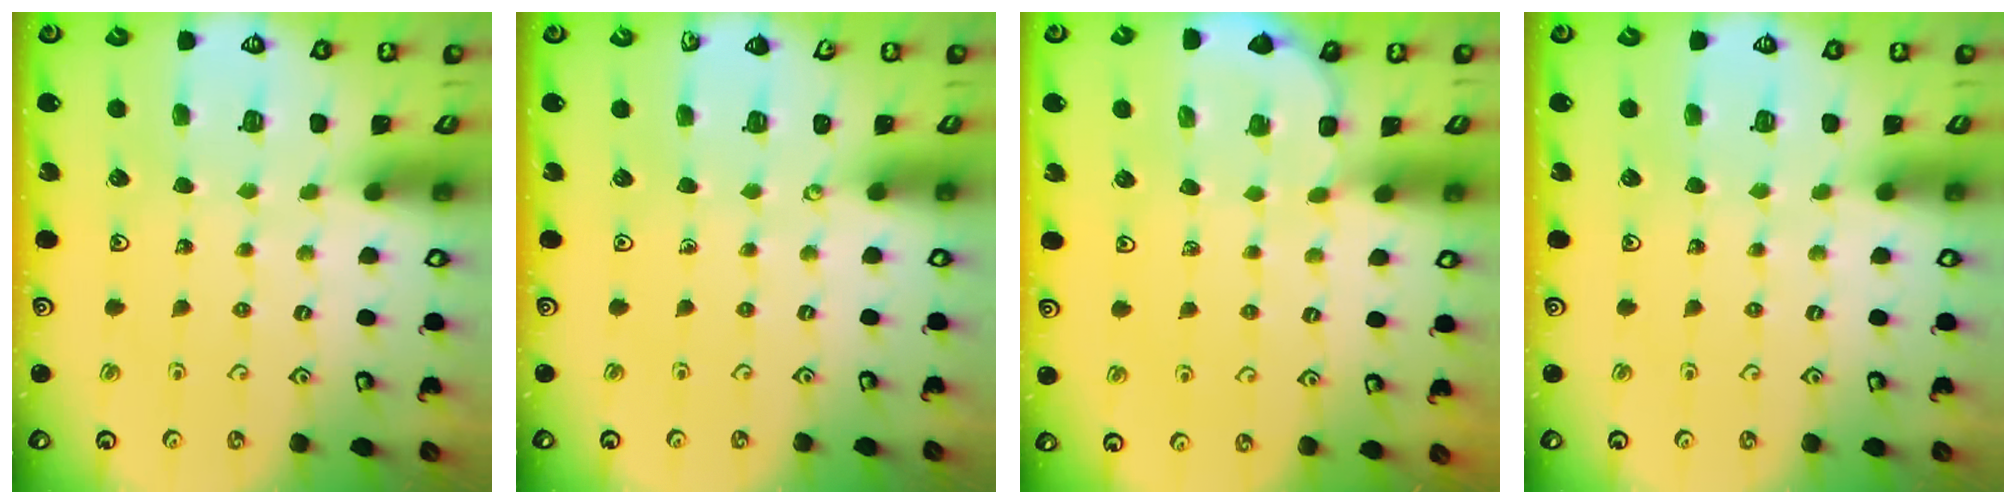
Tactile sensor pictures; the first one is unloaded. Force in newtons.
{"total": 0.0}
{"total": 2.9, "press": 2.9, "slide": 0.2}
{"total": 0.0}